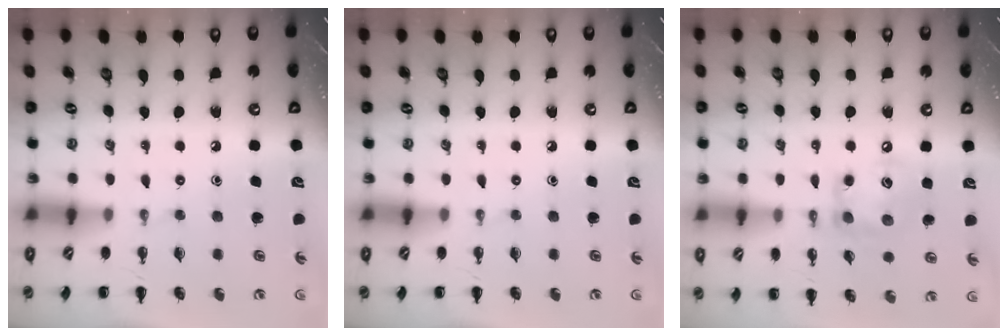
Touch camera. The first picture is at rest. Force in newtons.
{"total": 0.0}
{"total": 11.1, "press": 11.1, "slide": 0.8}